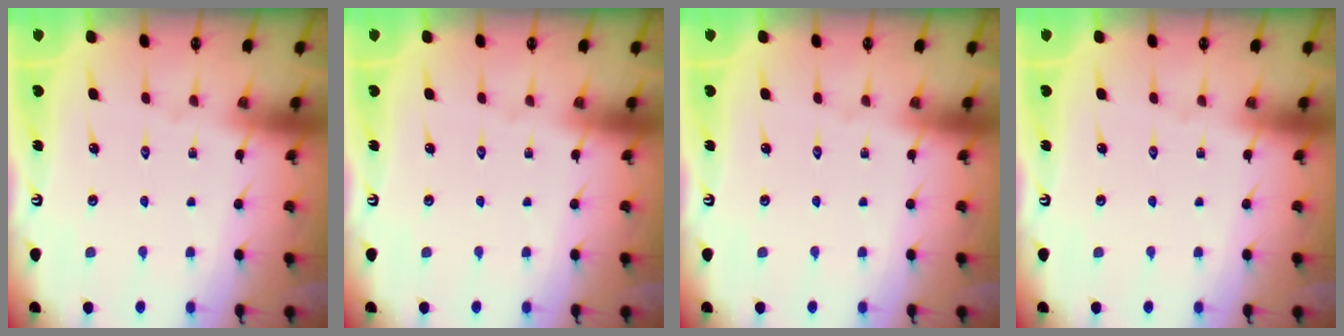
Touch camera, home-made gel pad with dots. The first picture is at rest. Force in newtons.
{"total": 0.0}
{"total": 0.0}
{"total": 0.0}